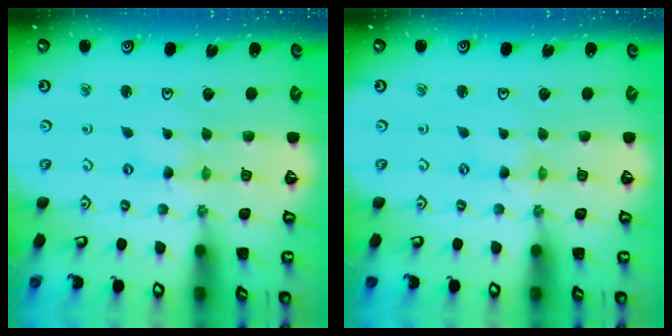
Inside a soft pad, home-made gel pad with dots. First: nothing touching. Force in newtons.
{"total": 0.0}